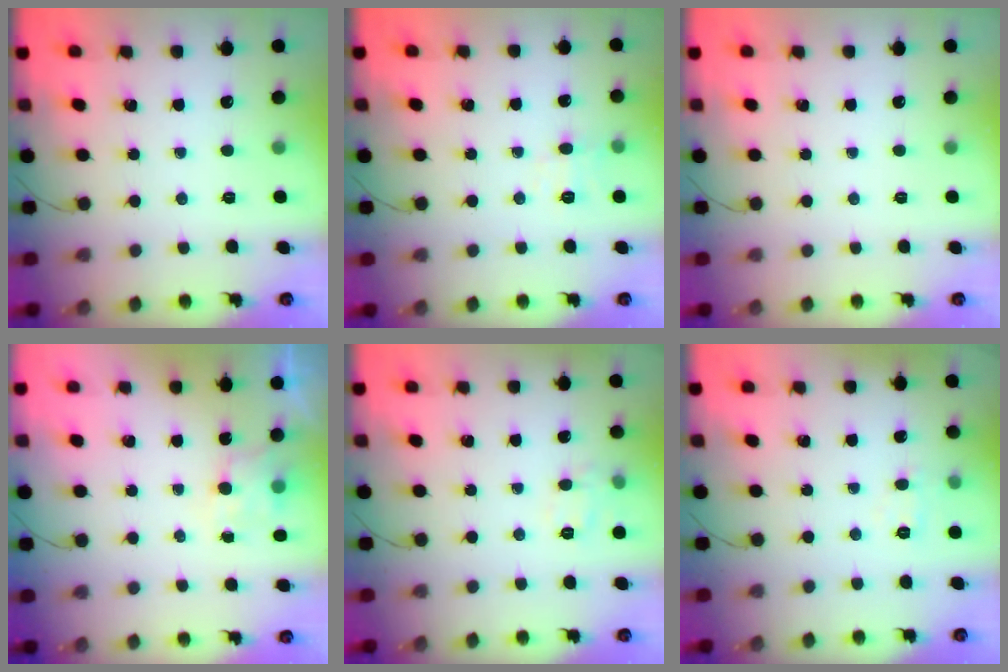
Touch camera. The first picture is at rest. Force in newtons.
{"total": 6.6, "press": 6.5, "slide": 1.4}
{"total": 0.0}
{"total": 4.3, "press": 4.3, "slide": 0.7}
{"total": 7.7, "press": 7.6, "slide": 1.1}
{"total": 5.0, "press": 4.8, "slide": 1.4}